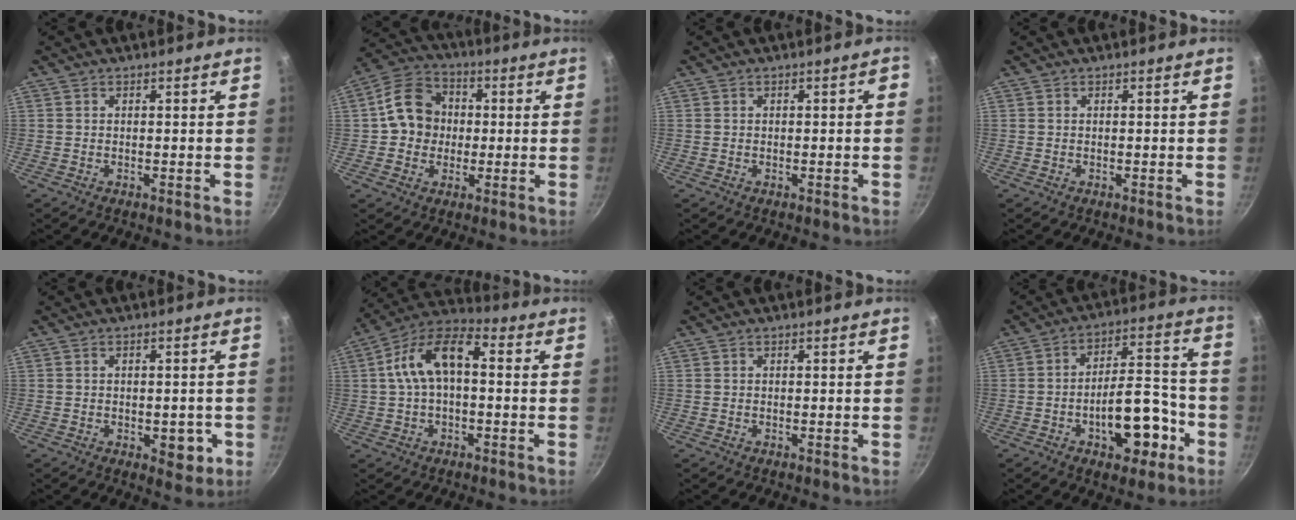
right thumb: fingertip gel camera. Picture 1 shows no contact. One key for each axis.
{"total": 10.7, "fx": 0.5, "fy": 9.4, "fz": 5.1, "tx": -0.057, "ty": 0.019, "tz": -0.006}
{"total": 0.7, "fx": -0.3, "fy": 0.5, "fz": 0.4, "tx": -0.002, "ty": 0.012, "tz": 0.001}
{"total": 0.0}
{"total": 5.5, "fx": -1.4, "fy": 3.0, "fz": 4.4, "tx": -0.030, "ty": 0.003, "tz": -0.012}
{"total": 12.6, "fx": 1.1, "fy": 6.8, "fz": 10.6, "tx": -0.179, "ty": 0.041, "tz": 0.007}
{"total": 0.0}
{"total": 14.6, "fx": -5.6, "fy": 7.3, "fz": 11.3, "tx": -0.127, "ty": 0.059, "tz": -0.073}